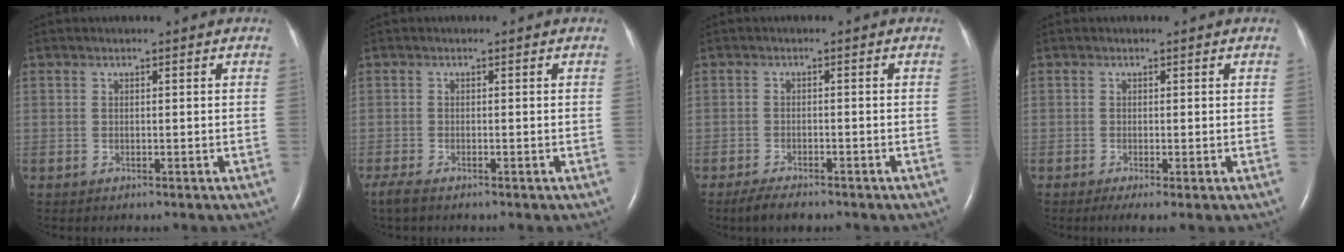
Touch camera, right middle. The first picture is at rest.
{"total": 2.3, "force": [-1.8, 0.5, 1.4], "torque": [-0.037, -0.010, -0.032]}
{"total": 3.7, "force": [-2.9, 0.9, 2.1], "torque": [-0.045, -0.008, -0.046]}
{"total": 2.2, "force": [-1.0, 0.2, 2.0], "torque": [-0.037, -0.010, -0.017]}